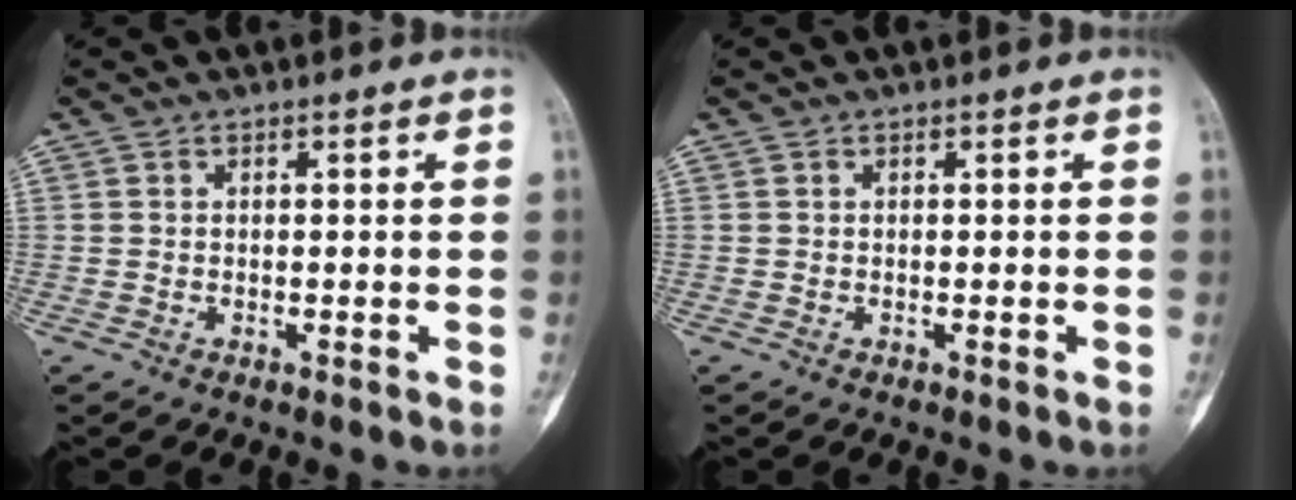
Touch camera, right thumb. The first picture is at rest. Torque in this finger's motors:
{"motor_torque": [0.01, -0.01, 0.15, -0.03, 0.02]}